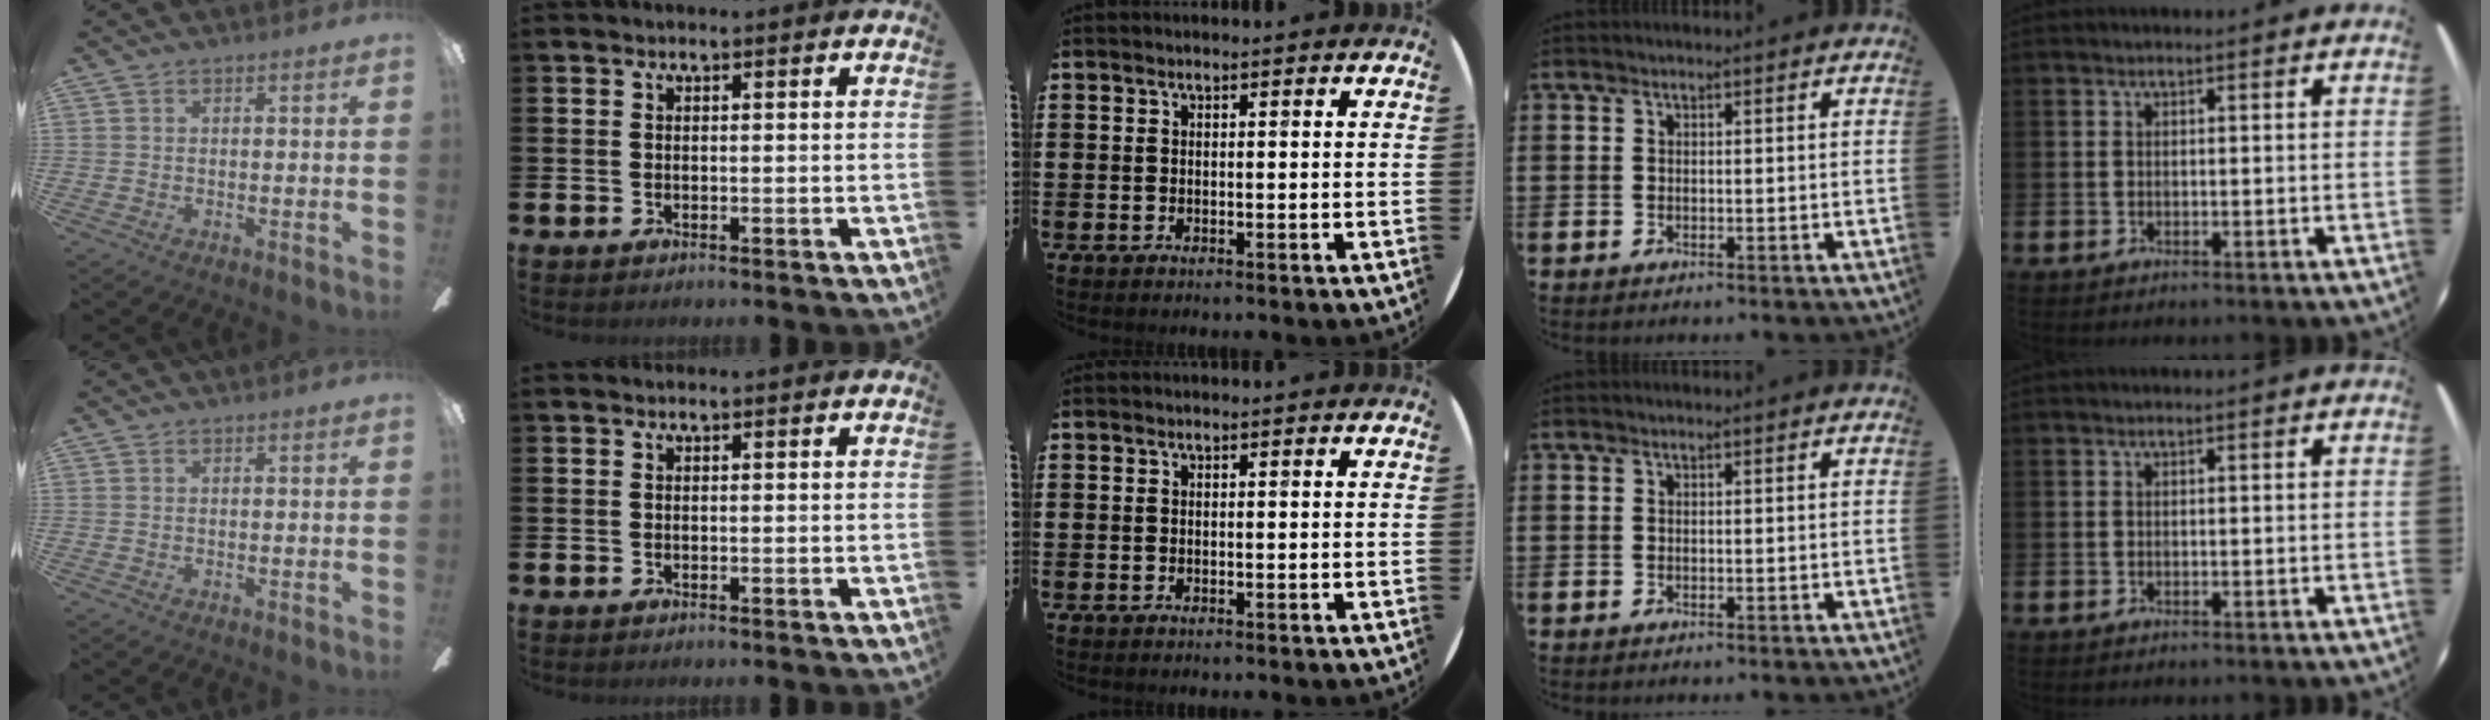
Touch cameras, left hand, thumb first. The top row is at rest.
{}